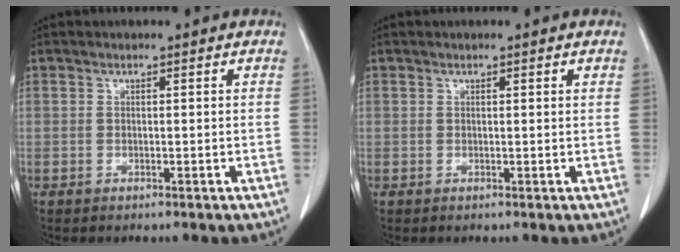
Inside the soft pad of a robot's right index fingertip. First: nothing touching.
{"total": 0.5, "force": [0.3, 0.0, 0.4], "torque": [-0.007, 0.001, 0.004]}